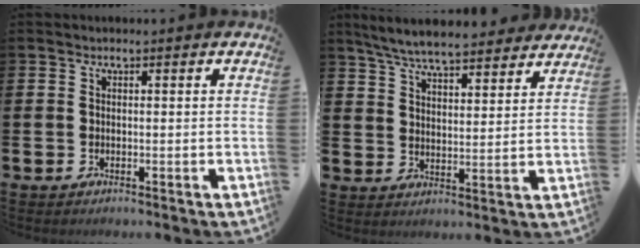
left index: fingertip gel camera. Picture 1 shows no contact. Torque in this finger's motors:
{"motor_torque": [1.09, -1.04, 0.81, 0.21]}